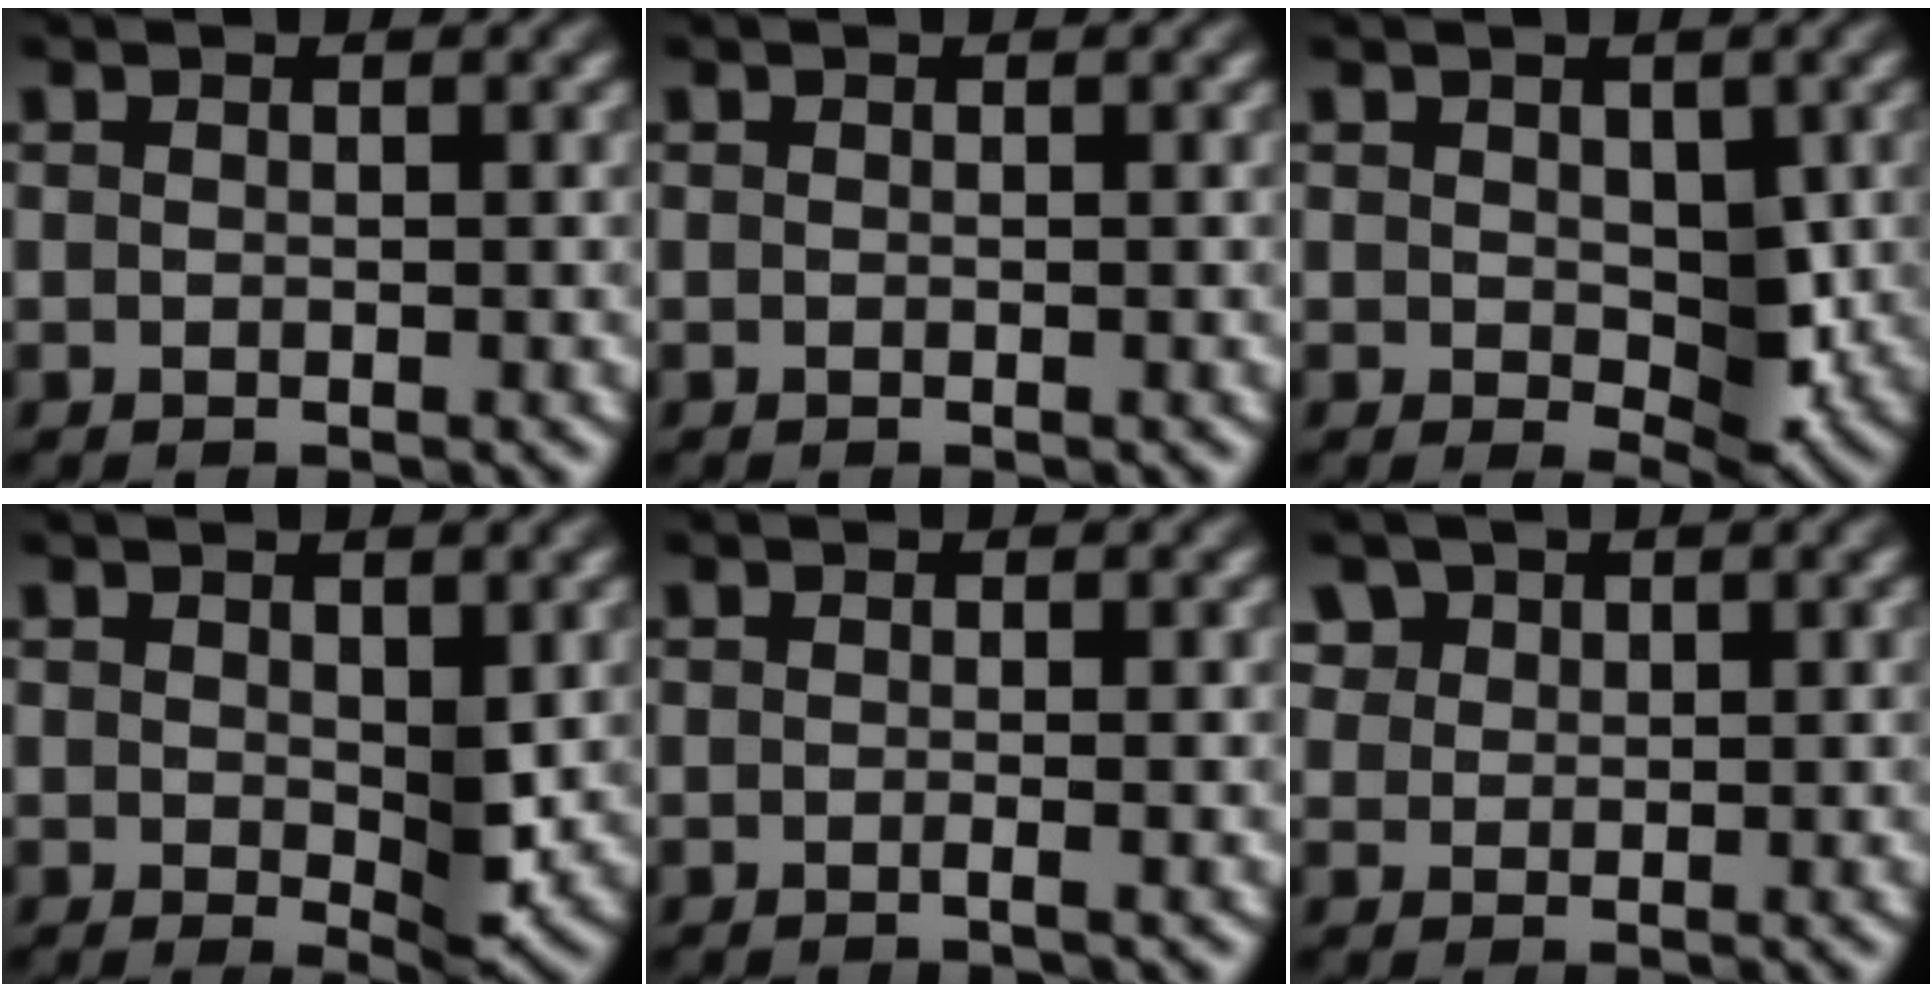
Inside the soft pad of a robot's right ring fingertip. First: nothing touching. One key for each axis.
{"total": 0.0}
{"total": 2.6, "fx": 0.3, "fy": 1.7, "fz": 1.9, "tx": -0.027, "ty": -0.022, "tz": 0.012}
{"total": 1.9, "fx": 0.4, "fy": 0.7, "fz": 1.7, "tx": -0.022, "ty": -0.017, "tz": 0.010}
{"total": 0.7, "fx": -0.5, "fy": 0.1, "fz": 0.5, "tx": -0.016, "ty": 0.000, "tz": -0.011}
{"total": 3.1, "fx": 1.7, "fy": 2.4, "fz": 1.1, "tx": -0.033, "ty": -0.002, "tz": 0.031}